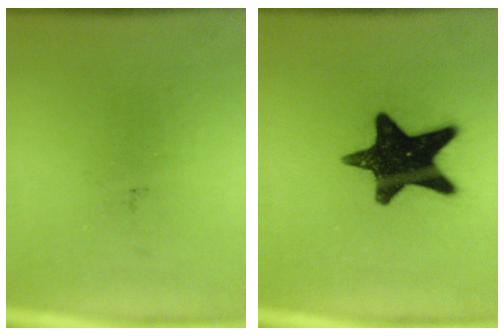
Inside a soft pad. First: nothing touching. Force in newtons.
{"total": 16.5}